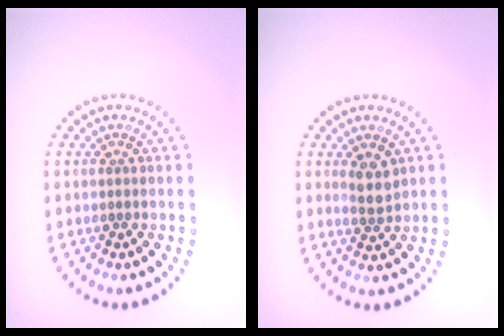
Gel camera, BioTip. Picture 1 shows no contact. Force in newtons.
{"total": 2.1, "press": 1.8, "slide": 1.0}